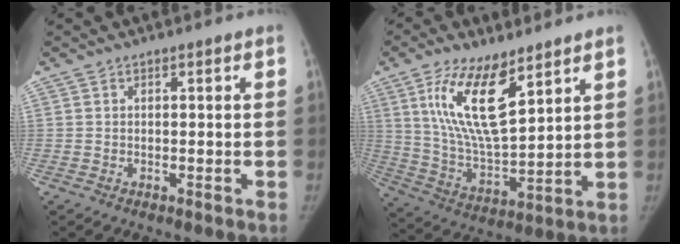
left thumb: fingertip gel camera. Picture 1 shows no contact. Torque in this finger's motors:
{"motor_torque": [0.30, 0.37, 1.90, -0.87, 0.15]}